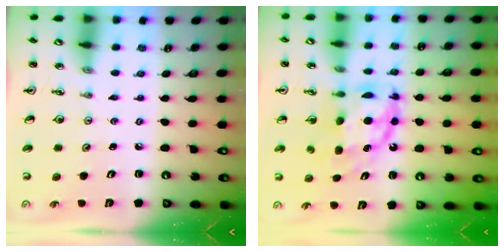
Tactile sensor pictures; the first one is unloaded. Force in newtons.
{"total": 11.3, "press": 11.2, "slide": 1.6}